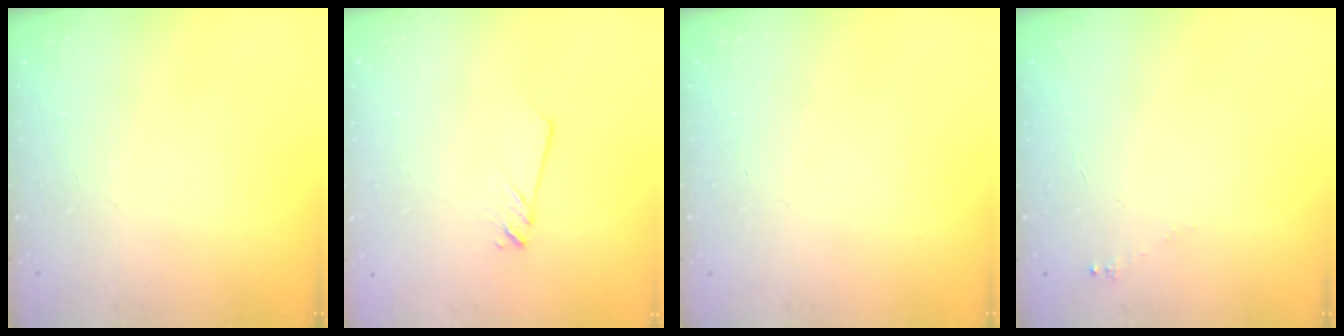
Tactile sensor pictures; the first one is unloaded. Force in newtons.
{"total": 2.0, "press": 2.0, "slide": 0.1}
{"total": 0.0}
{"total": 1.7, "press": 1.6, "slide": 0.2}